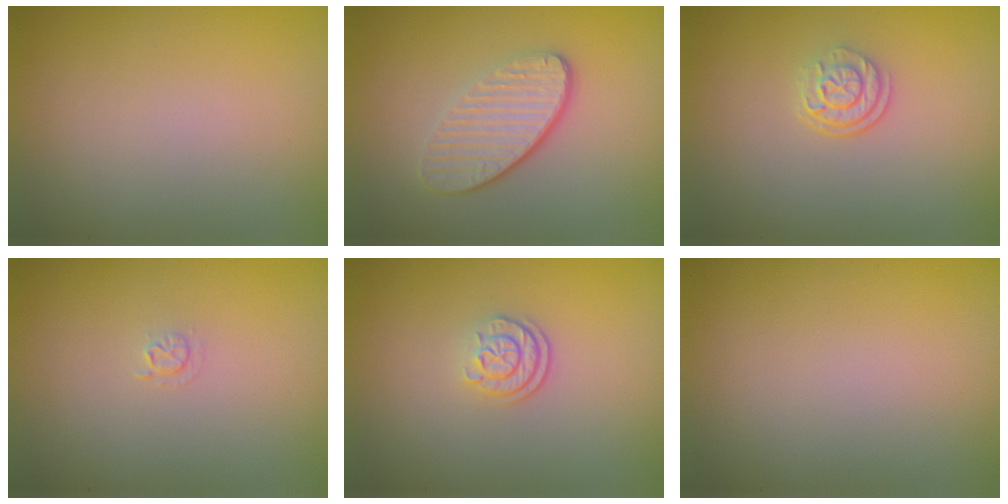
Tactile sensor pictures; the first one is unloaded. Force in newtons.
{"total": 3.6, "press": 2.9, "slide": 2.2}
{"total": 2.5, "press": 1.8, "slide": 1.7}
{"total": 0.7, "press": 0.3, "slide": 0.6}
{"total": 2.2, "press": 1.7, "slide": 1.4}
{"total": 0.0}